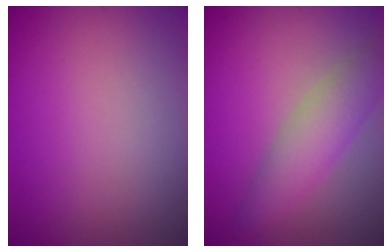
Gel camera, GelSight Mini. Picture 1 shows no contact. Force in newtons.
{"total": 4.2, "press": 4.2, "slide": 0.2}